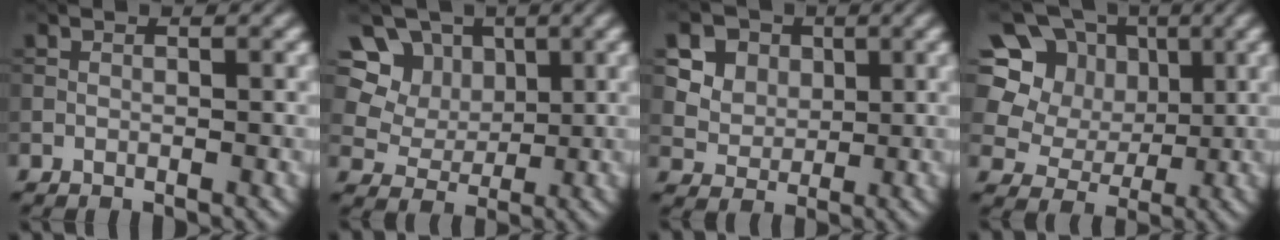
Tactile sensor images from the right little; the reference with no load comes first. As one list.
[{"total": 8.3, "force": [4.1, 6.7, 2.7], "torque": [-0.049, 0.011, 0.063]}, {"total": 10.4, "force": [4.9, 8.1, 4.3], "torque": [-0.104, 0.029, 0.073]}, {"total": 10.0, "force": [4.0, 8.5, 3.6], "torque": [-0.097, 0.026, 0.060]}]